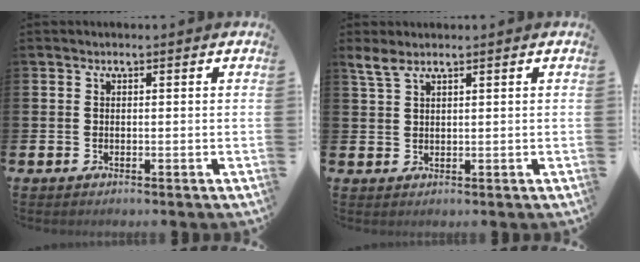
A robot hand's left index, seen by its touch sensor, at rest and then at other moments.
{"total": 2.5, "force": [2.0, 0.8, 1.4], "torque": [-0.028, 0.002, 0.035]}